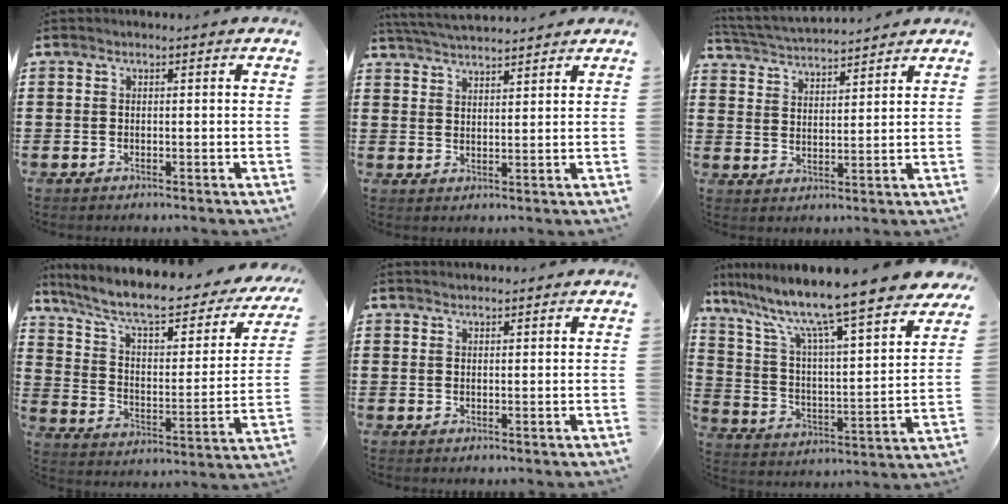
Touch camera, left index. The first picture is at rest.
{"total": 3.9, "force": [3.8, -0.2, 0.5], "torque": [-0.022, -0.012, 0.070]}
{"total": 3.9, "force": [3.9, 0.0, 0.4], "torque": [-0.025, -0.020, 0.066]}
{"total": 9.4, "force": [7.4, 1.7, 5.6], "torque": [-0.138, -0.049, 0.124]}
{"total": 1.1, "force": [1.1, 0.1, -0.1], "torque": [0.000, -0.001, 0.021]}
{"total": 11.2, "force": [9.5, 0.0, 6.0], "torque": [-0.155, -0.073, 0.154]}